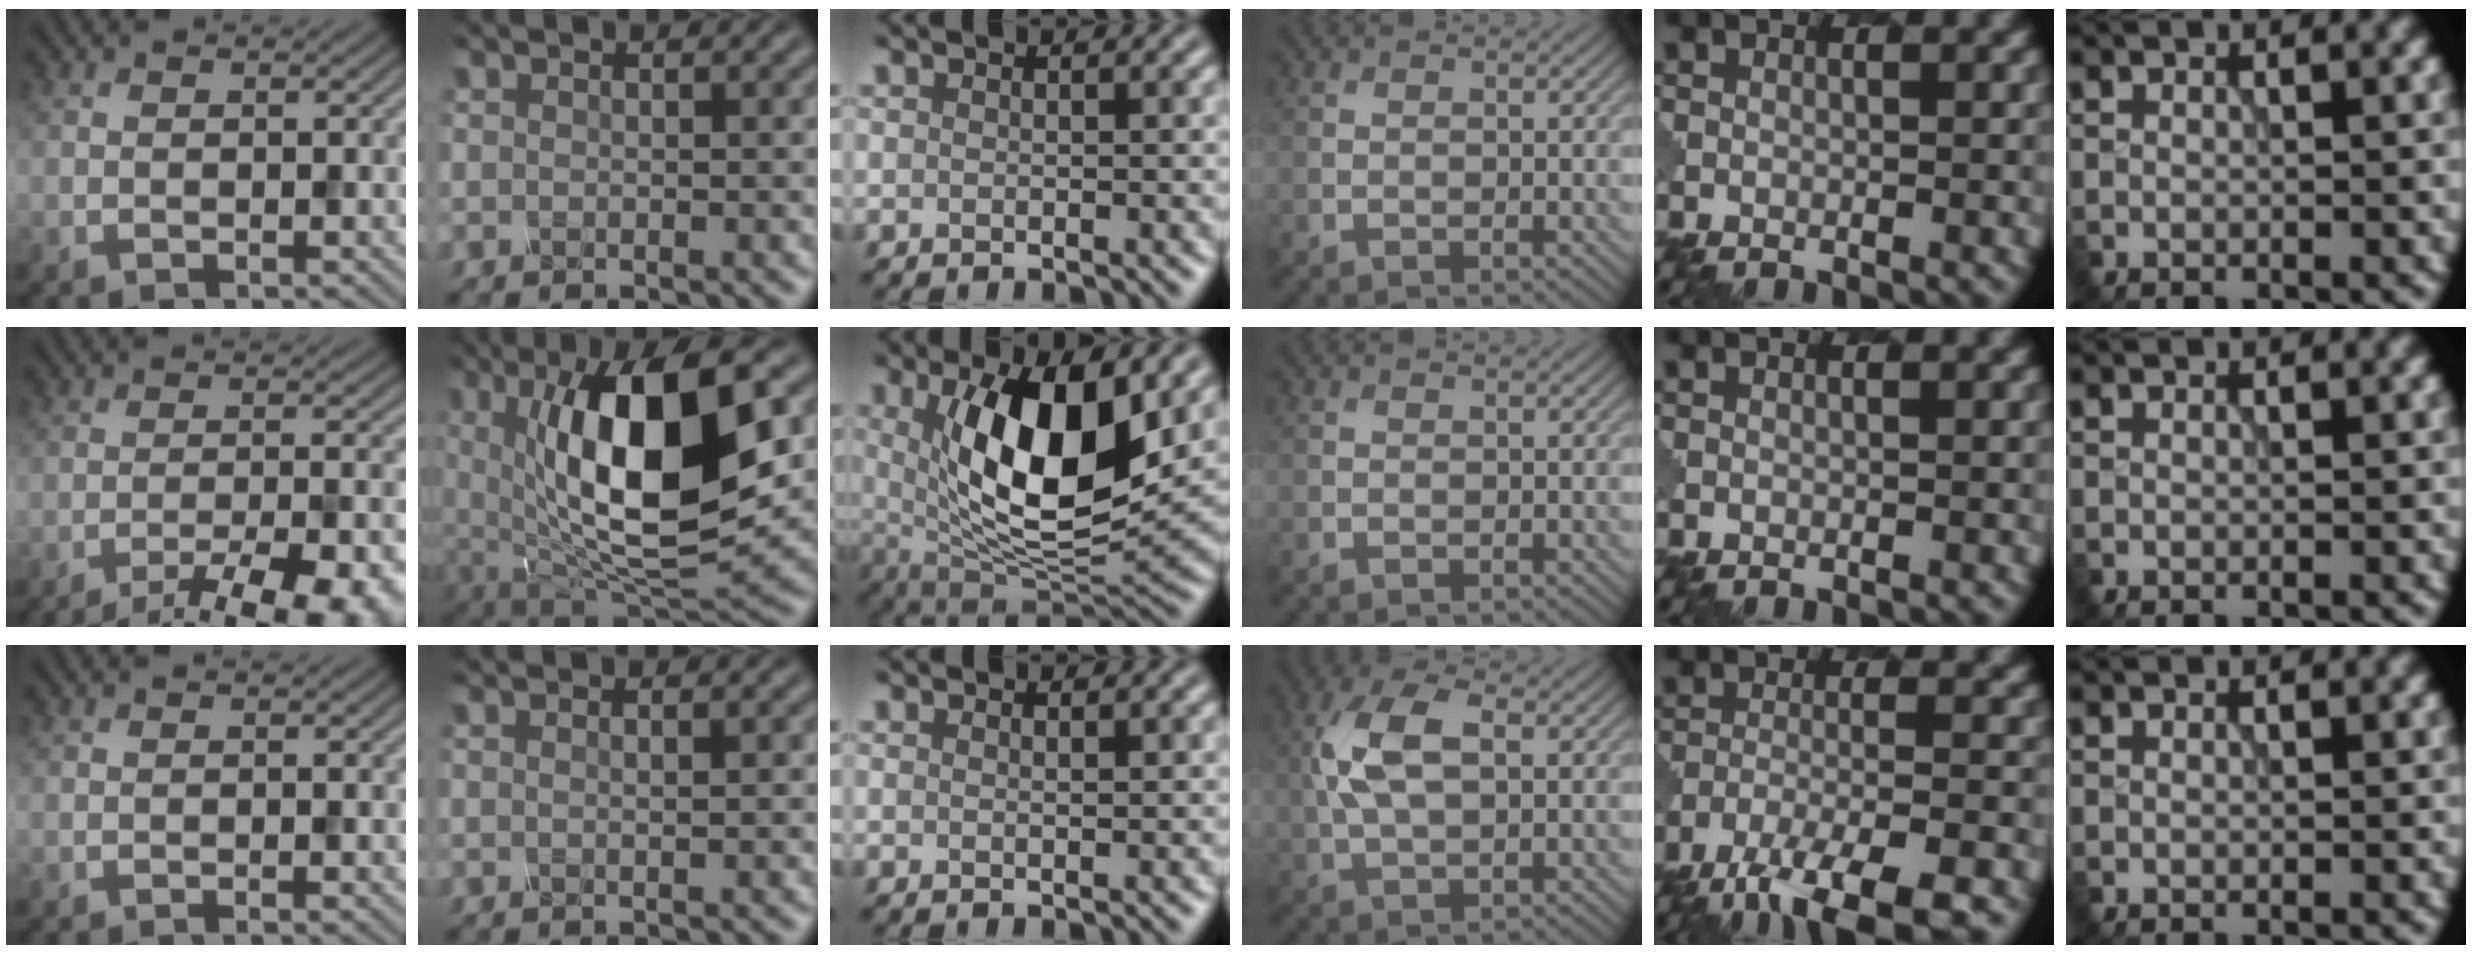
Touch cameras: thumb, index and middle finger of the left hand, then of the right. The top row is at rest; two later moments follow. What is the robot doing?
{"motion": "unscrew", "object": "spray bottle"}